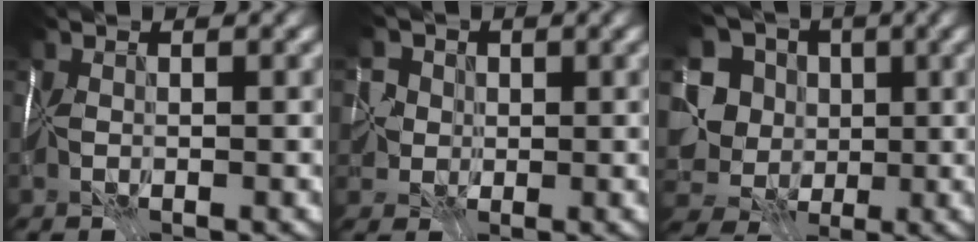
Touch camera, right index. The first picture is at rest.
{"total": 3.4, "force": [0.3, 3.2, 1.0], "torque": [-0.005, 0.011, -0.010]}
{"total": 10.1, "force": [0.2, 9.1, 4.5], "torque": [-0.104, 0.008, -0.005]}